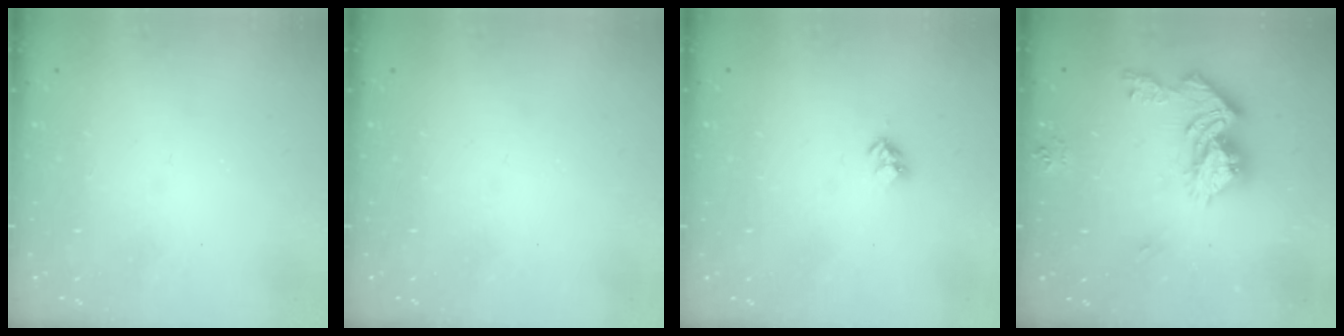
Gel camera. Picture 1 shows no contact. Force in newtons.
{"total": 0.0}
{"total": 2.8, "press": 2.8, "slide": 0.4}
{"total": 14.3, "press": 14.2, "slide": 1.5}